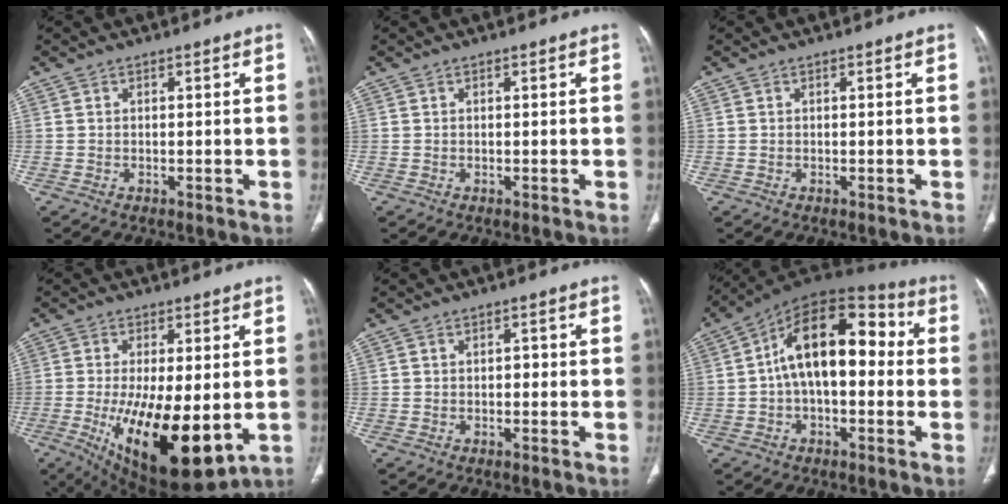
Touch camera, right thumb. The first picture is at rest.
{"total": 0.0}
{"total": 0.0}
{"total": 19.8, "force": [-4.2, 7.6, 17.8], "torque": [-0.293, -0.029, -0.041]}
{"total": 1.1, "force": [-0.2, 0.8, 0.8], "torque": [-0.004, 0.003, -0.005]}
{"total": 17.1, "force": [0.8, 9.5, 14.2], "torque": [-0.198, 0.051, 0.000]}